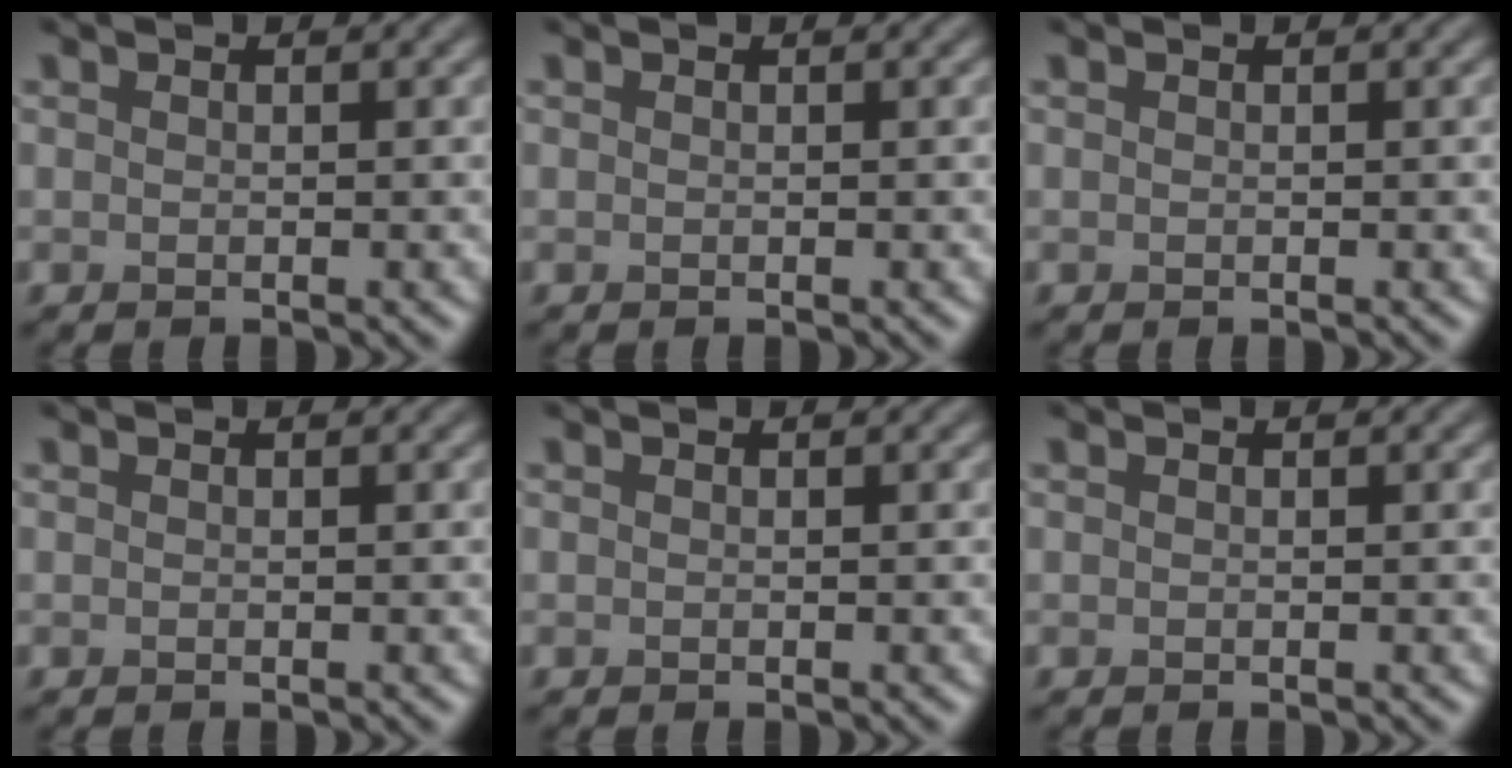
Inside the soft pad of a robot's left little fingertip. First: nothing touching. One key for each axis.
{"total": 0.0}
{"total": 0.0}
{"total": 0.0}
{"total": 0.0}
{"total": 0.0}